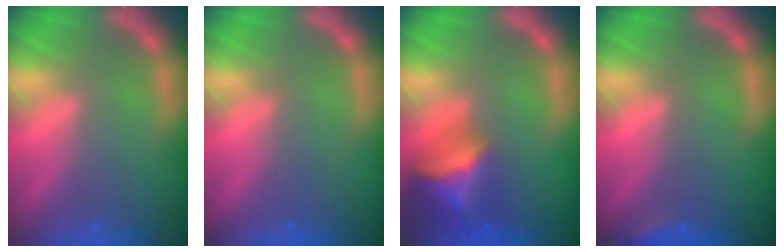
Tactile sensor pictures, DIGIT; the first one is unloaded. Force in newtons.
{"total": 0.0}
{"total": 7.5}
{"total": 1.4}